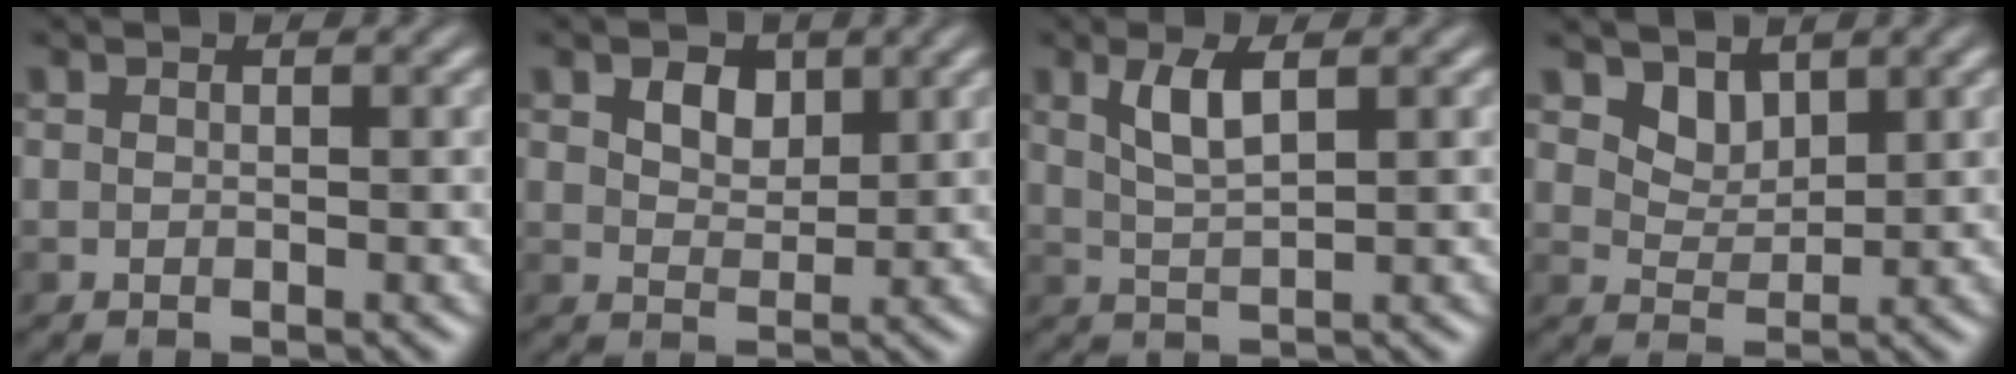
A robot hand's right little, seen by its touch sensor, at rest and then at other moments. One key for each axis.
{"total": 2.5, "fx": 1.2, "fy": 1.7, "fz": 1.4, "tx": -0.028, "ty": 0.001, "tz": 0.020}
{"total": 2.9, "fx": 1.2, "fy": 0.9, "fz": 2.5, "tx": -0.052, "ty": 0.001, "tz": 0.025}
{"total": 2.1, "fx": 1.5, "fy": 1.2, "fz": 0.8, "tx": -0.018, "ty": -0.008, "tz": 0.030}